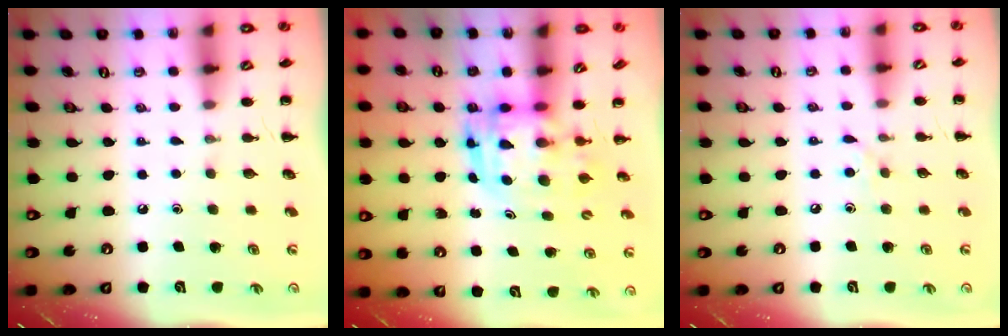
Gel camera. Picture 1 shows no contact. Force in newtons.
{"total": 3.6, "press": 3.5, "slide": 0.7}
{"total": 4.7, "press": 4.3, "slide": 1.8}